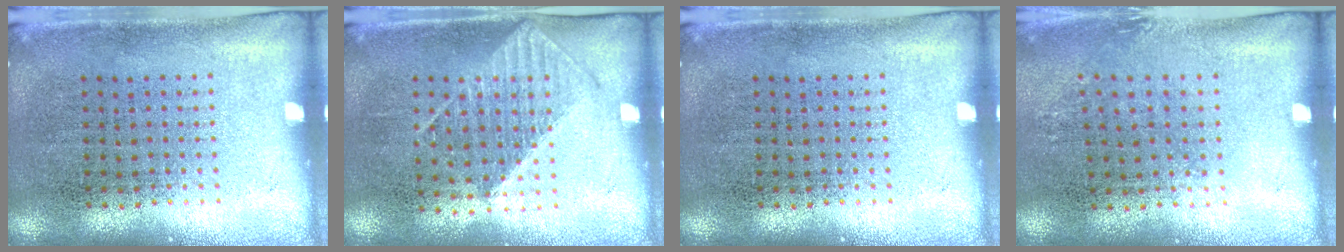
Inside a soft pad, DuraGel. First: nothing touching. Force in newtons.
{"total": 0.9, "press": 0.8, "slide": 0.4}
{"total": 0.0}
{"total": 0.7, "press": 0.6, "slide": 0.4}